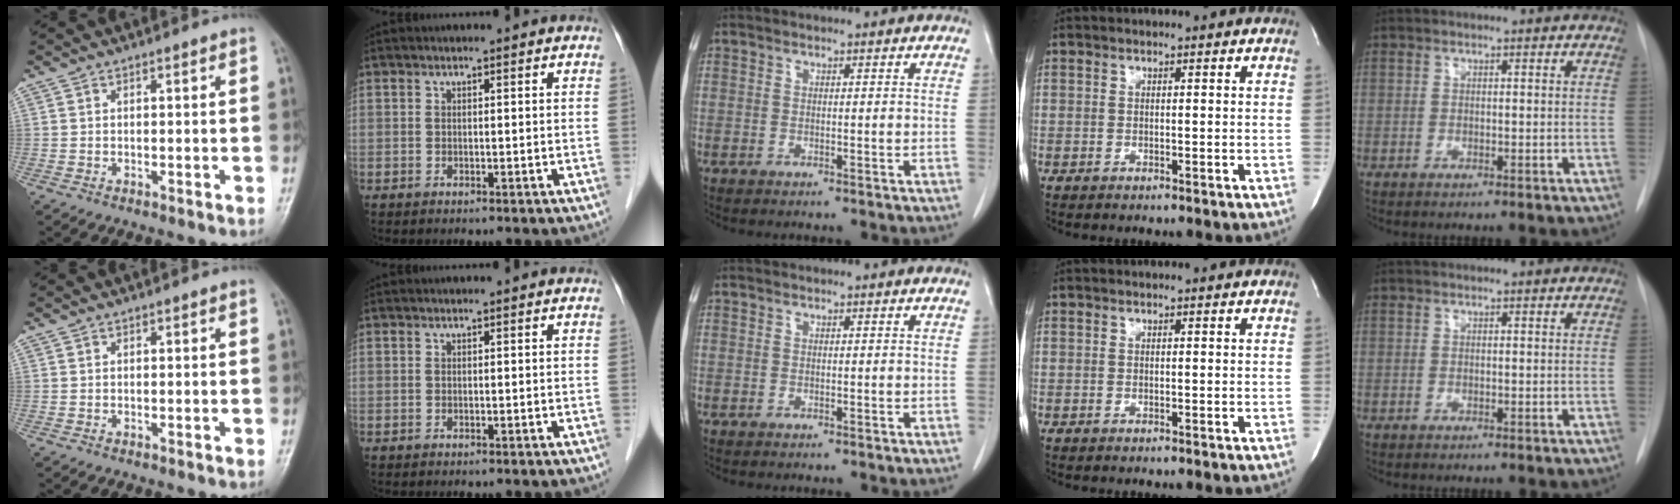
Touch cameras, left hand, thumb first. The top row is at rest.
{}